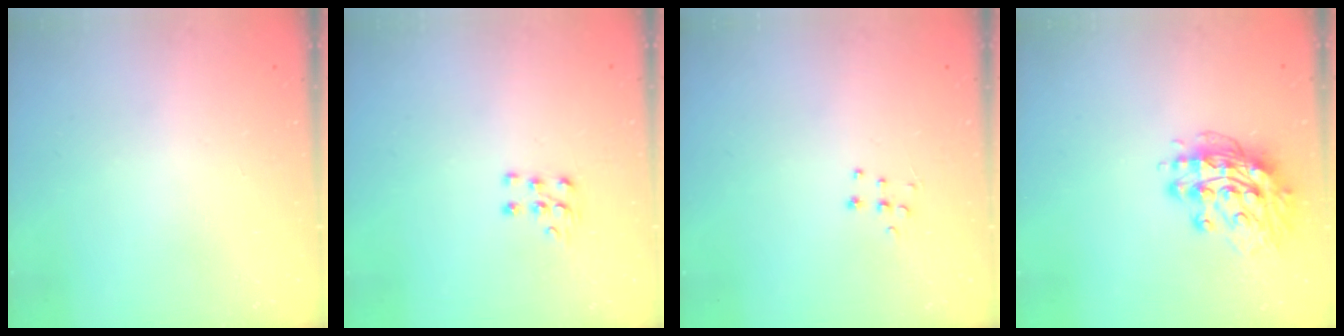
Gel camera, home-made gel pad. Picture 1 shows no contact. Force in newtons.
{"total": 5.3, "press": 5.3, "slide": 0.4}
{"total": 3.7, "press": 3.7, "slide": 0.2}
{"total": 13.5, "press": 13.4, "slide": 1.3}